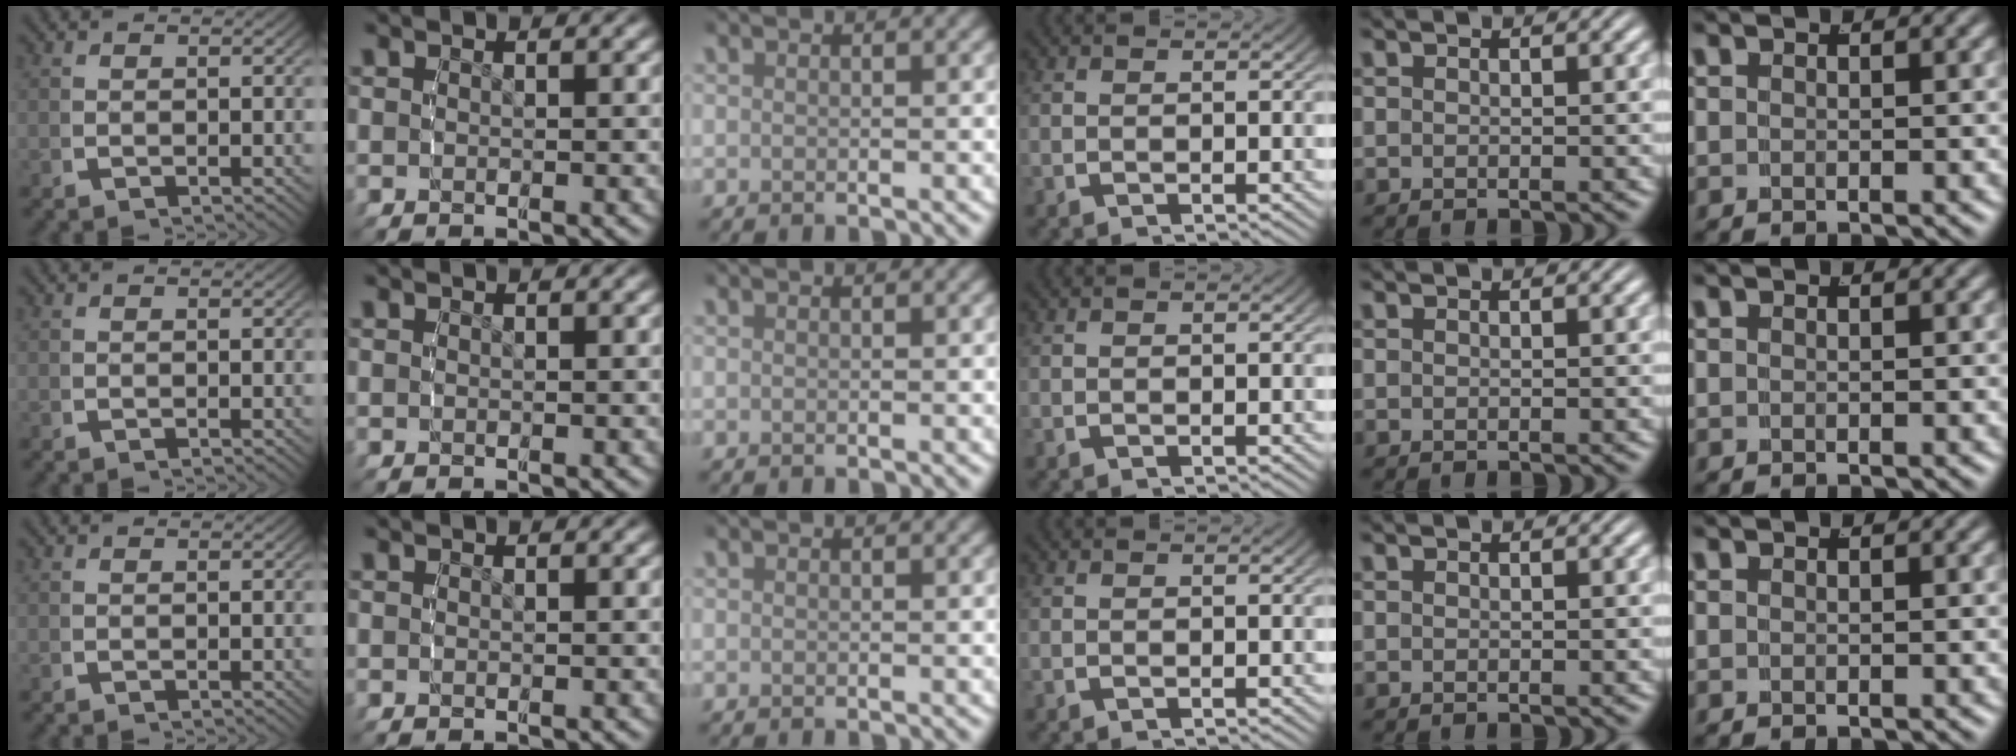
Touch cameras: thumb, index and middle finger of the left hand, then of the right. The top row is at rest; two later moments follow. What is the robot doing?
{"motion": "reach", "object": "jewelry box"}